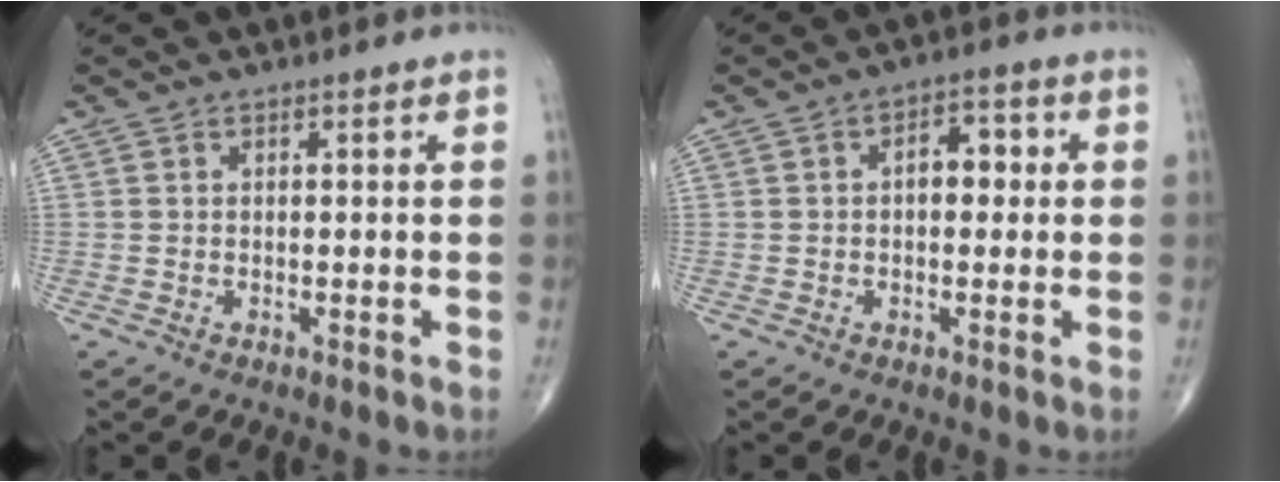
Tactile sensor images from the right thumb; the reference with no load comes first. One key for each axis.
{"total": 5.2, "fx": 0.5, "fy": 3.1, "fz": 4.2, "tx": -0.043, "ty": 0.014, "tz": 0.001}